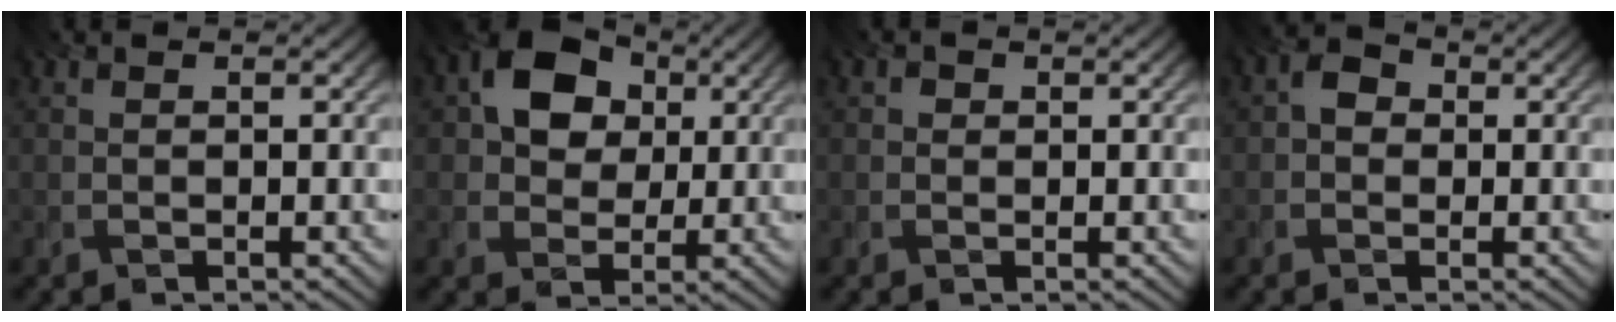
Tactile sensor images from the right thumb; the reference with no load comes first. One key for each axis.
{"total": 8.8, "fx": 2.5, "fy": 6.8, "fz": 5.1, "tx": -0.105, "ty": 0.015, "tz": 0.026}
{"total": 0.7, "fx": 0.1, "fy": 0.7, "fz": 0.2, "tx": 0.001, "ty": -0.004, "tz": -0.003}
{"total": 2.4, "fx": -0.2, "fy": 2.1, "fz": 1.1, "tx": -0.019, "ty": 0.003, "tz": -0.012}